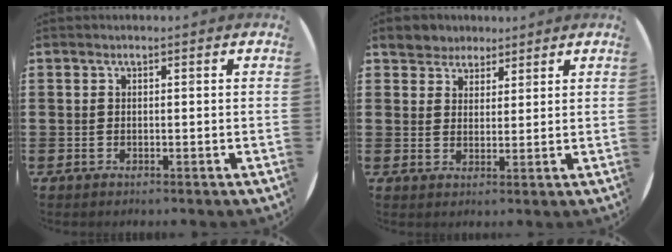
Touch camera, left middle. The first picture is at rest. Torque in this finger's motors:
{"motor_torque": [0.45, -0.43, 0.04, 0.01]}